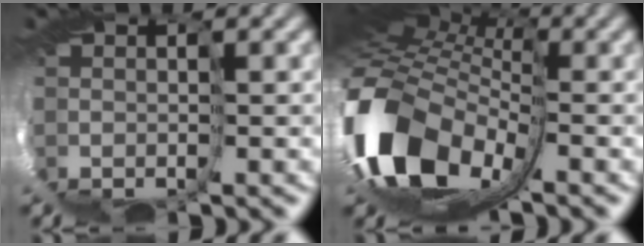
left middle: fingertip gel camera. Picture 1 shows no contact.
{"total": 7.8, "force": [-1.4, 5.3, 5.5], "torque": [-0.168, -0.028, -0.020]}